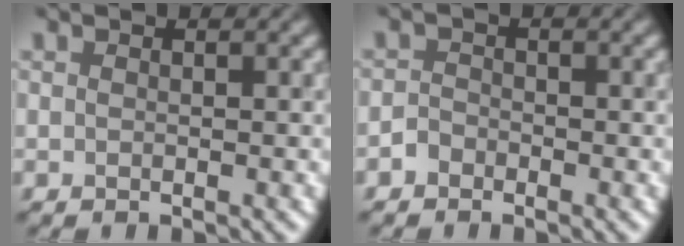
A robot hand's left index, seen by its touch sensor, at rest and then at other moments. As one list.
[{"total": 1.1, "force": [-0.9, 0.5, 0.0], "torque": [0.003, 0.004, -0.021]}]